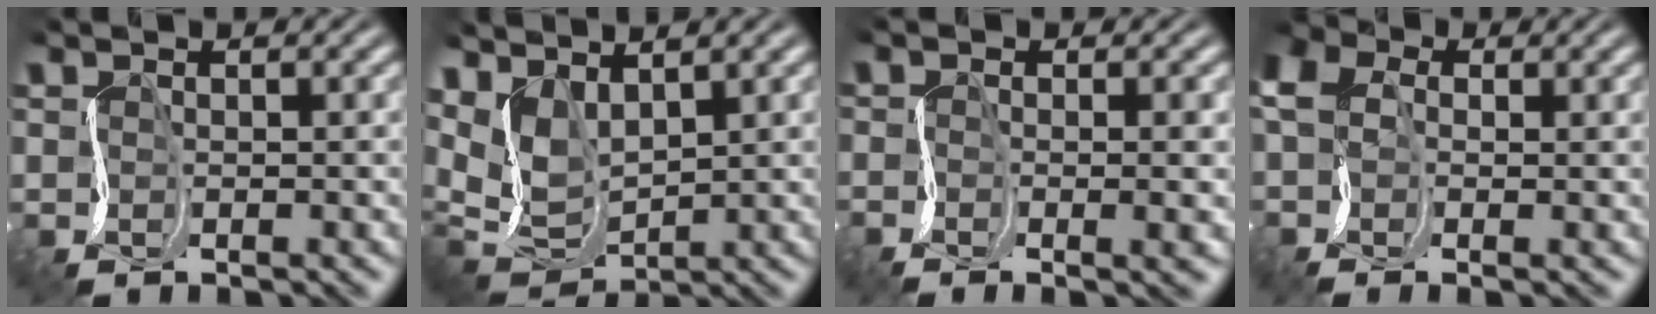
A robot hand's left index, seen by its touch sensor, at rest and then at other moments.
{"total": 4.5, "force": [2.0, 1.8, 3.6], "torque": [-0.086, 0.004, 0.035]}
{"total": 3.0, "force": [-0.1, 0.7, 2.9], "torque": [-0.022, 0.006, -0.015]}
{"total": 6.2, "force": [-0.2, 4.4, 4.3], "torque": [-0.079, 0.016, -0.031]}